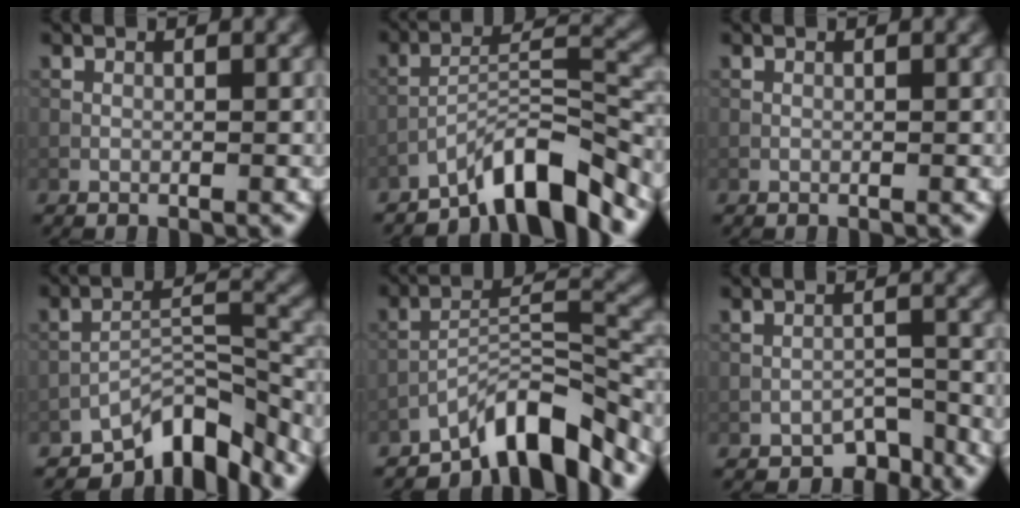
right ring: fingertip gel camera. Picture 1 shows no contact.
{"total": 7.2, "force": [-5.7, 1.3, 4.1], "torque": [-0.060, 0.010, -0.100]}
{"total": 0.0}
{"total": 7.6, "force": [-6.2, 2.5, 3.7], "torque": [-0.038, 0.004, -0.113]}
{"total": 7.8, "force": [-6.2, 1.8, 4.5], "torque": [-0.061, 0.009, -0.109]}
{"total": 3.0, "force": [-2.4, 1.4, 1.0], "torque": [-0.007, 0.003, -0.036]}